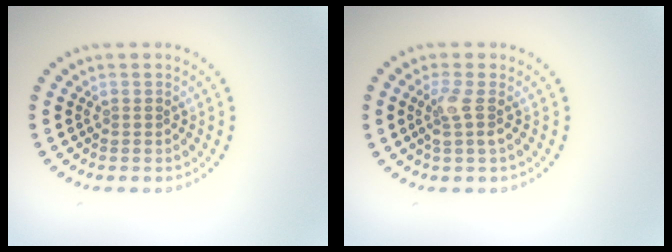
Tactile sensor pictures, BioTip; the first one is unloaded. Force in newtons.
{"total": 2.0, "press": 1.5, "slide": 1.3}